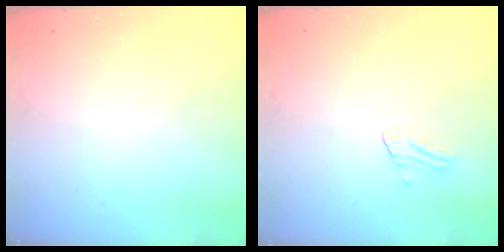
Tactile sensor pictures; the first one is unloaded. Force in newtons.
{"total": 1.0, "press": 1.0, "slide": 0.1}